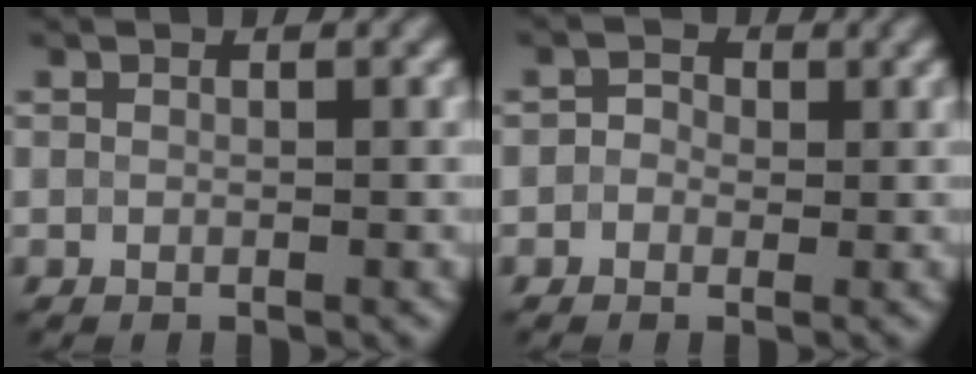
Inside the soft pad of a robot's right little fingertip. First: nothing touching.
{"total": 1.4, "force": [-0.1, 1.3, 0.5], "torque": [0.000, 0.002, -0.013]}